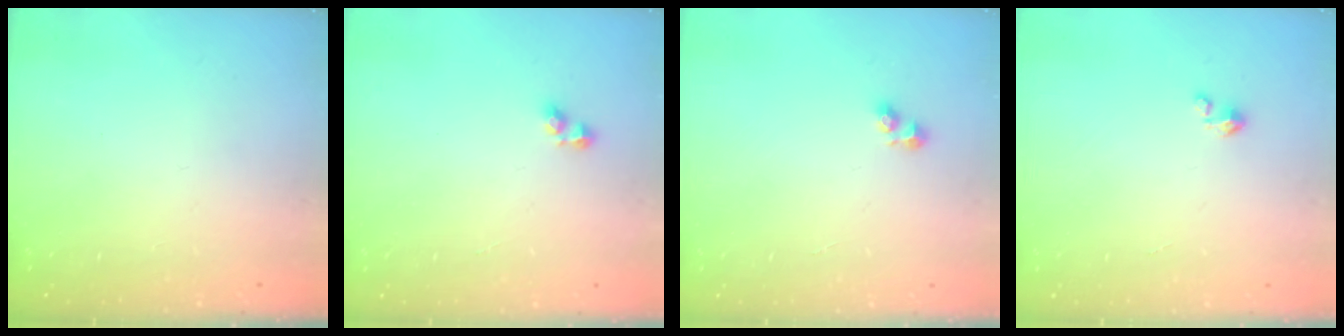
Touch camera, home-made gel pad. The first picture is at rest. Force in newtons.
{"total": 3.7, "press": 3.7, "slide": 0.6}
{"total": 2.6, "press": 2.6, "slide": 0.2}
{"total": 1.5, "press": 1.5, "slide": 0.1}